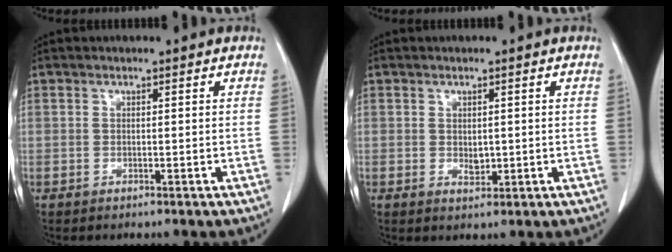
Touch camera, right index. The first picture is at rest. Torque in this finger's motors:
{"motor_torque": [0.14, 0.32, 0.01, 0.03]}